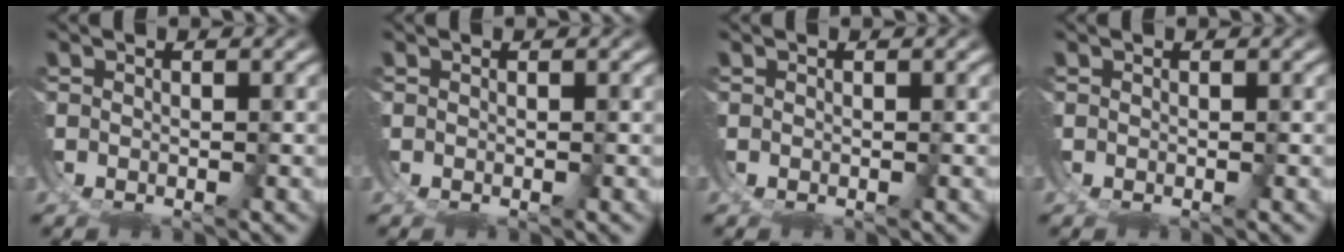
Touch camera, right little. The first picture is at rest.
{"total": 0.0}
{"total": 0.0}
{"total": 0.0}